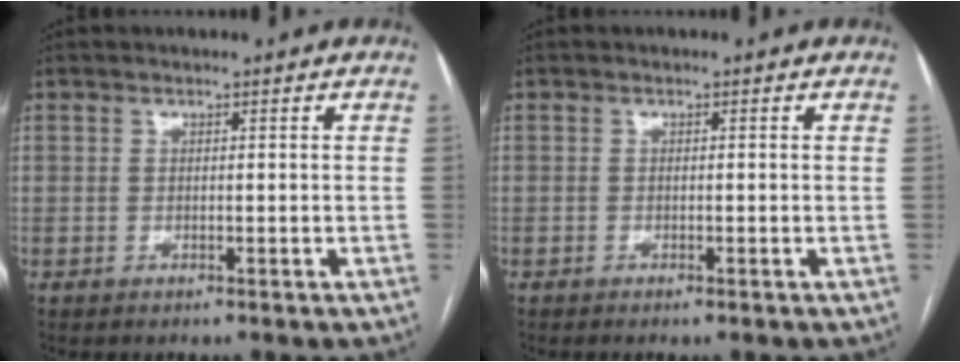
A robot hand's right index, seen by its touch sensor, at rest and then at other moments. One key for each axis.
{"total": 0.7, "fx": -0.4, "fy": -0.1, "fz": 0.6, "tx": -0.013, "ty": 0.000, "tz": -0.008}